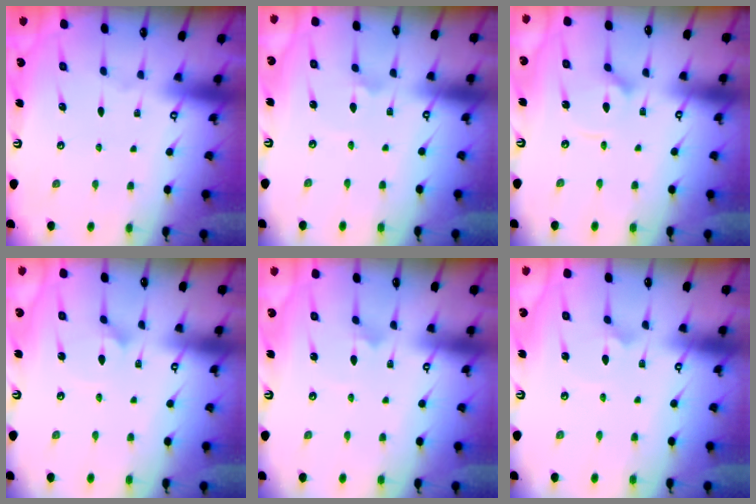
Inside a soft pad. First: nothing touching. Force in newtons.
{"total": 1.7, "press": 1.7, "slide": 0.4}
{"total": 5.5, "press": 5.5, "slide": 0.7}
{"total": 2.2, "press": 2.2, "slide": 0.1}
{"total": 2.3, "press": 2.3, "slide": 0.1}
{"total": 2.2, "press": 2.2, "slide": 0.1}